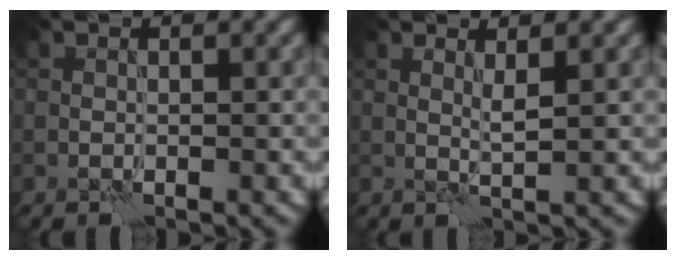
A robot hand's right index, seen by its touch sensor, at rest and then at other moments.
{"total": 1.1, "force": [0.5, -0.1, 1.0], "torque": [-0.019, -0.006, 0.008]}